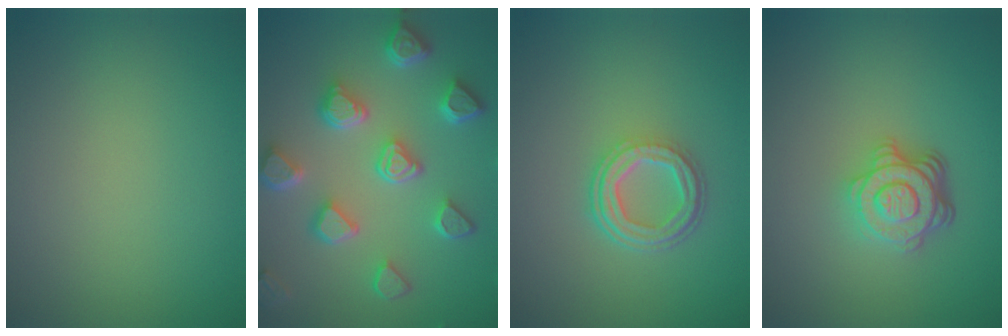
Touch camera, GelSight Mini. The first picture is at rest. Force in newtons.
{"total": 6.7, "press": 5.4, "slide": 3.9}
{"total": 3.9, "press": 2.9, "slide": 2.6}
{"total": 4.6, "press": 3.3, "slide": 3.2}